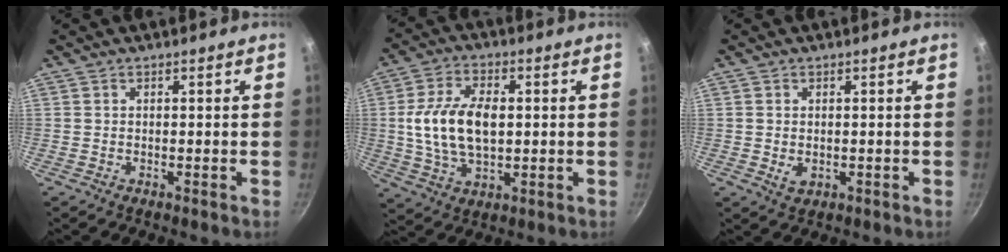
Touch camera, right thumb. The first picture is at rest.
{"total": 13.3, "force": [0.8, 7.7, 10.8], "torque": [-0.193, 0.008, 0.013]}
{"total": 2.5, "force": [0.0, 1.8, 1.7], "torque": [-0.028, -0.006, 0.004]}